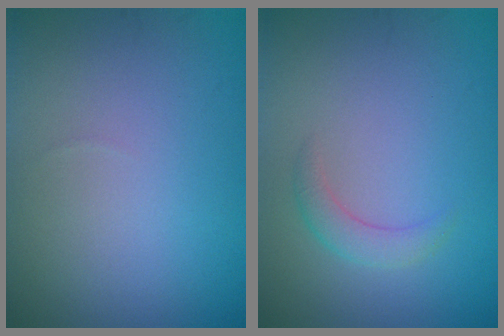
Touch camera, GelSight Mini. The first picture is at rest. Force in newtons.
{"total": 1.7, "press": 1.7, "slide": 0.1}